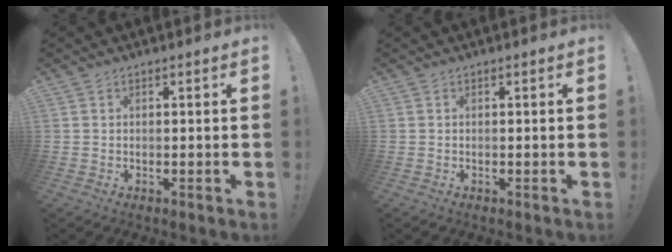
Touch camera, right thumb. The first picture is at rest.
{"total": 0.0}